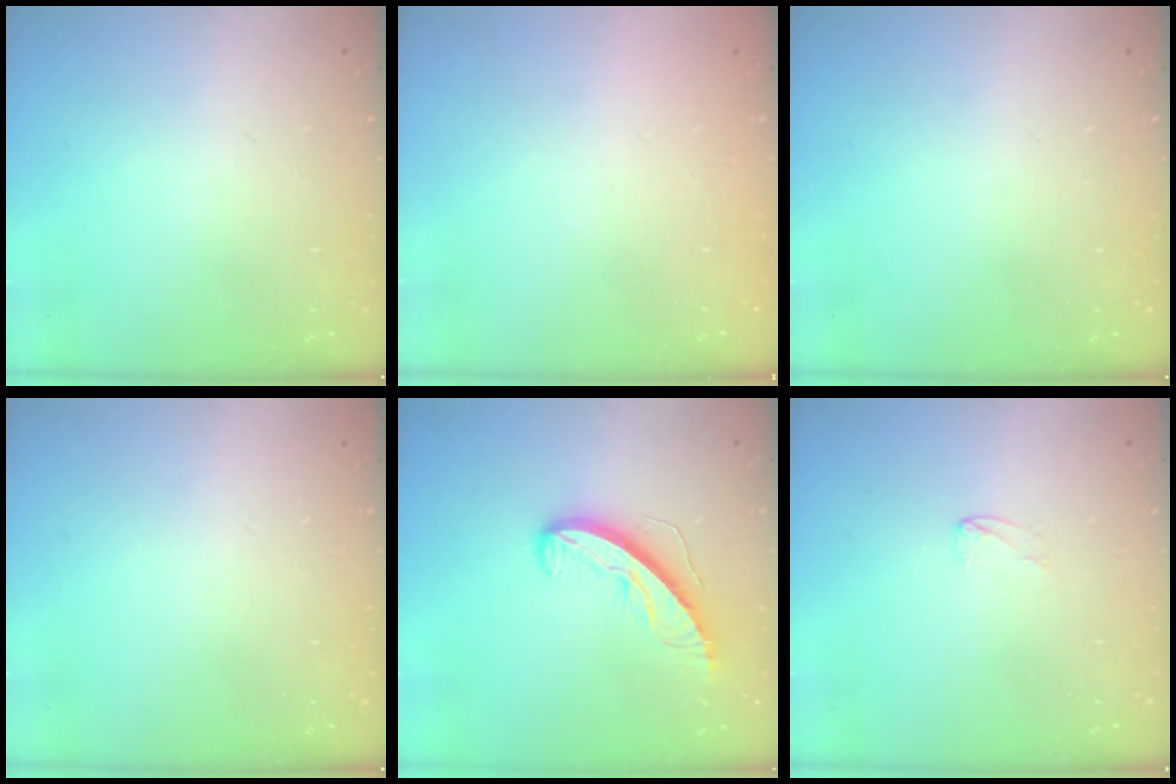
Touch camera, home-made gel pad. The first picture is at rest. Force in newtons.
{"total": 0.0}
{"total": 0.0}
{"total": 0.0}
{"total": 8.4, "press": 8.3, "slide": 0.8}
{"total": 3.0, "press": 3.0, "slide": 0.3}